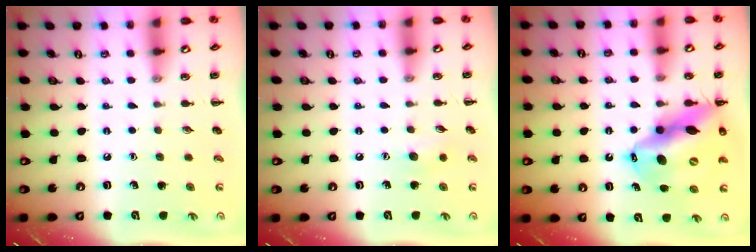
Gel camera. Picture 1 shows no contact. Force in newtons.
{"total": 6.2, "press": 6.0, "slide": 1.6}
{"total": 18.1, "press": 17.3, "slide": 5.4}